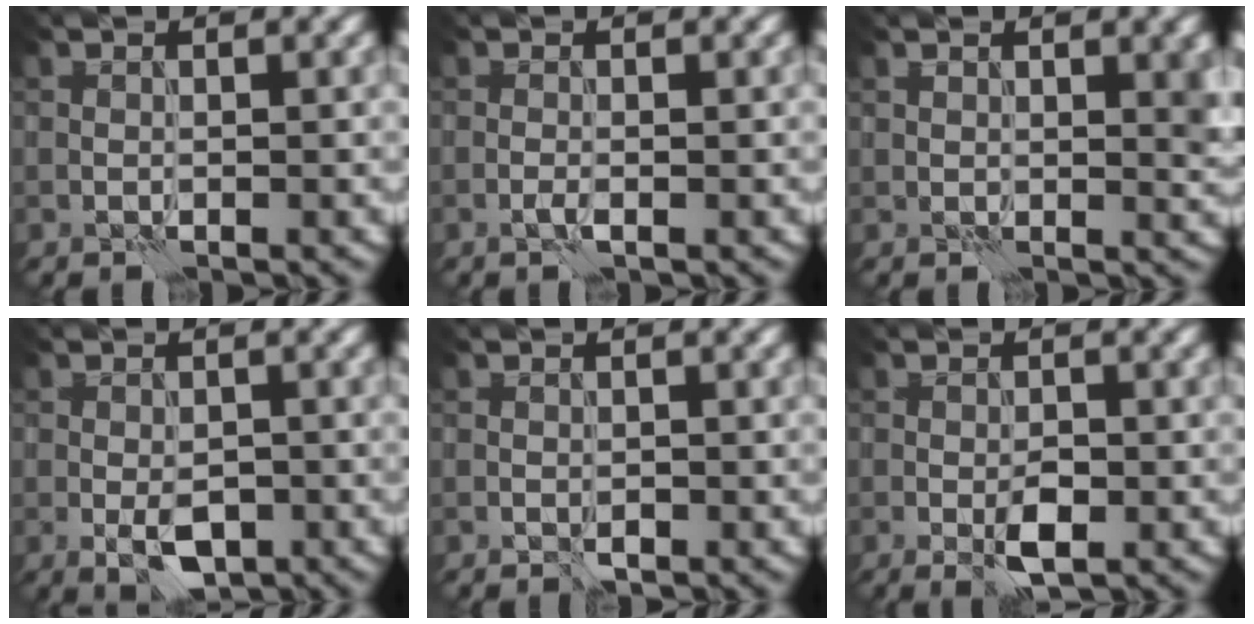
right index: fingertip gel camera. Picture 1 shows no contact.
{"total": 0.8, "force": [-0.4, 0.1, 0.7], "torque": [-0.016, 0.001, -0.009]}
{"total": 2.1, "force": [0.8, 0.9, 1.7], "torque": [-0.025, 0.000, 0.015]}
{"total": 3.6, "force": [-1.4, 1.9, 2.8], "torque": [-0.045, -0.002, -0.022]}
{"total": 0.7, "force": [-0.4, 0.5, 0.4], "torque": [-0.004, 0.000, -0.006]}
{"total": 2.6, "force": [-0.9, 1.0, 2.2], "torque": [-0.039, 0.000, -0.016]}